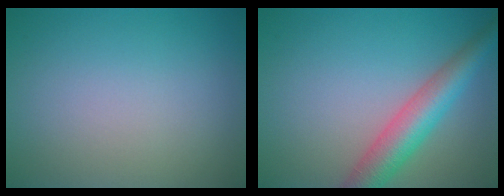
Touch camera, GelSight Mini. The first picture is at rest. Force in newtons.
{"total": 5.4, "press": 5.4, "slide": 0.3}